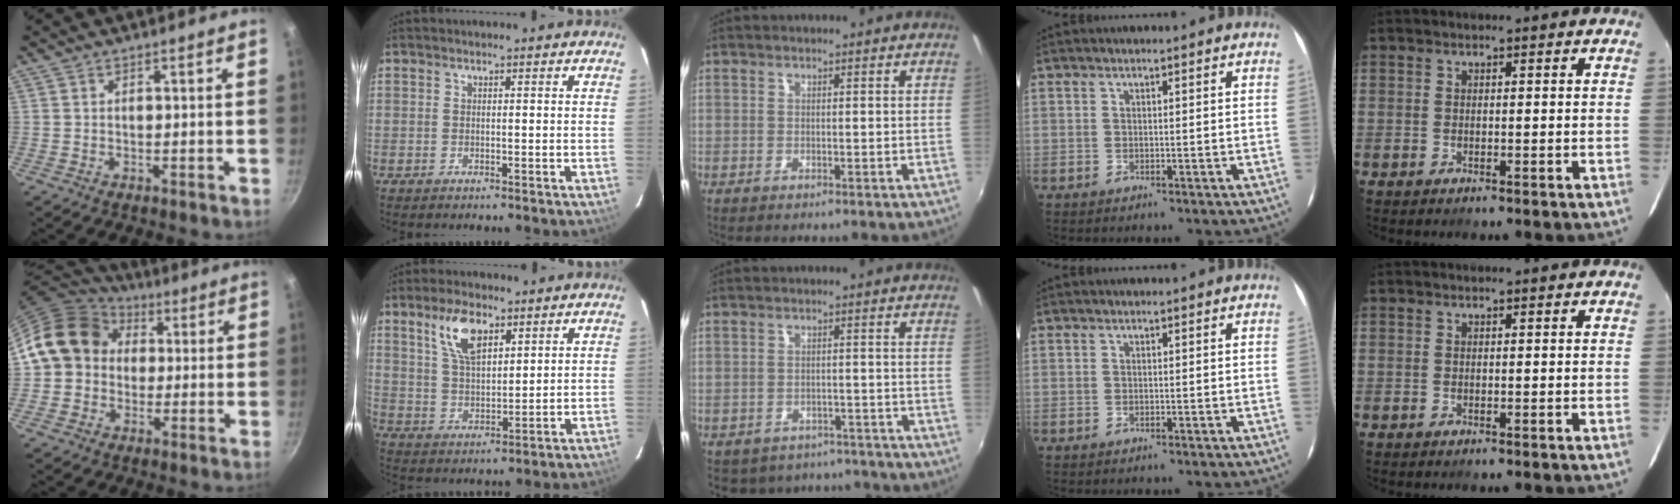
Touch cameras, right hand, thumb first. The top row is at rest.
{"thumb": {"total": 14.2, "force": [1.9, 12.2, 7.1], "torque": [-0.097, 0.032, 0.017]}, "index": {"total": 9.1, "force": [5.0, 4.1, 6.4], "torque": [-0.122, 0.012, 0.100]}, "middle": {"total": 10.1, "force": [-8.5, 5.0, 2.4], "torque": [-0.057, 0.010, -0.099]}}